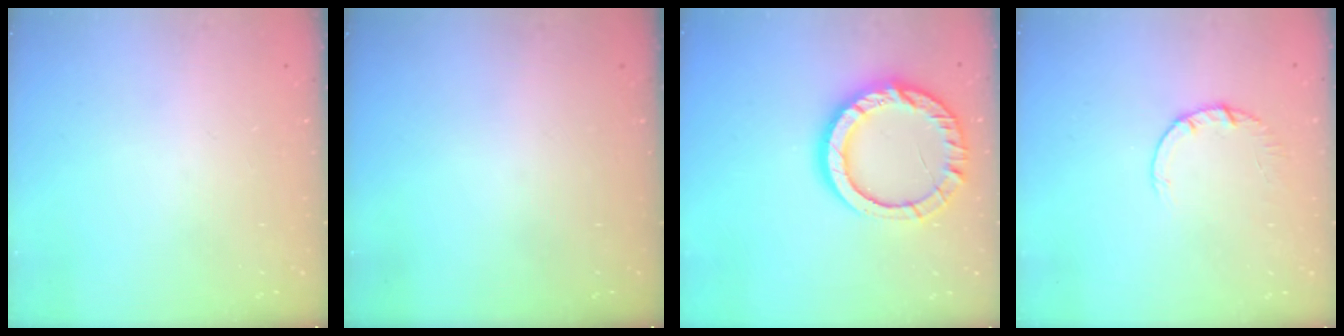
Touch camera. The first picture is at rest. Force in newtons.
{"total": 0.0}
{"total": 14.7, "press": 14.7, "slide": 1.0}
{"total": 2.7, "press": 2.7, "slide": 0.4}